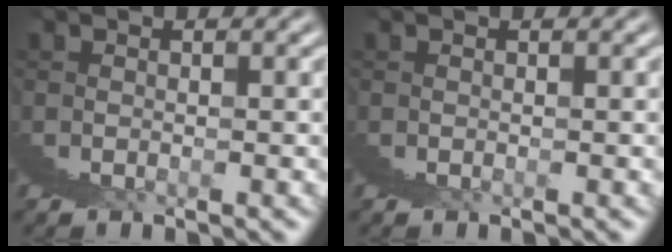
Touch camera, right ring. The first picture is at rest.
{"total": 0.0}